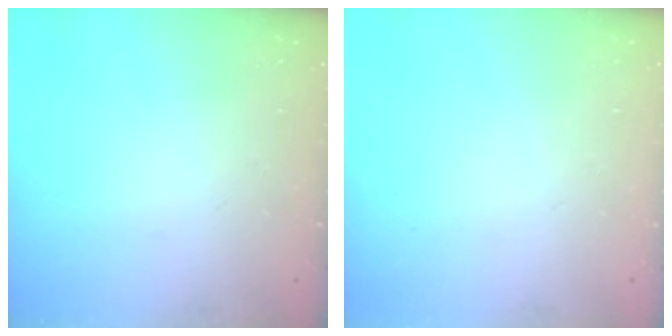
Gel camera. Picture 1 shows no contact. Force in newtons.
{"total": 0.0}